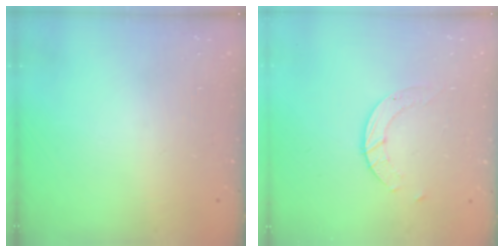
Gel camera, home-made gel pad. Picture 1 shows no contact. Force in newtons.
{"total": 4.5, "press": 4.5, "slide": 0.3}